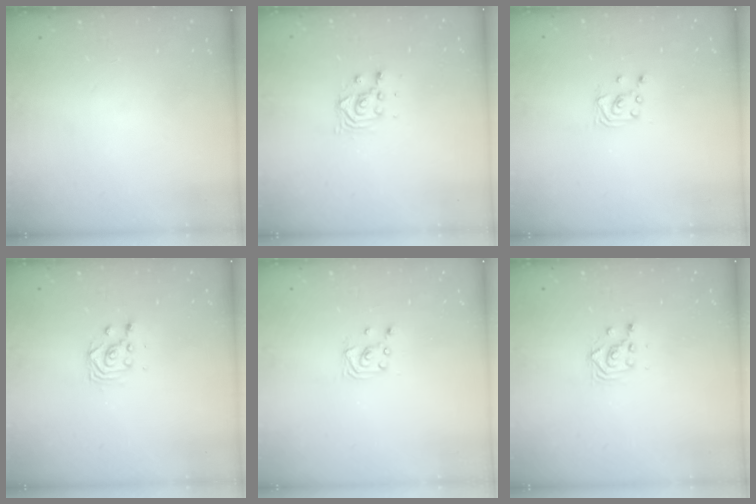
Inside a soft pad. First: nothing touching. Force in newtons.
{"total": 4.4, "press": 4.4, "slide": 0.2}
{"total": 2.5, "press": 2.5, "slide": 0.2}
{"total": 2.8, "press": 2.8, "slide": 0.3}
{"total": 2.5, "press": 2.5, "slide": 0.2}
{"total": 2.8, "press": 2.8, "slide": 0.1}